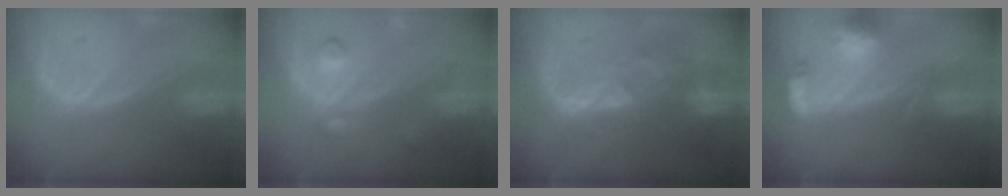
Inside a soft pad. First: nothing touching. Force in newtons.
{"total": 4.2, "press": 4.2, "slide": 0.0}
{"total": 7.8, "press": 7.1, "slide": 3.1}
{"total": 6.8, "press": 6.4, "slide": 2.3}